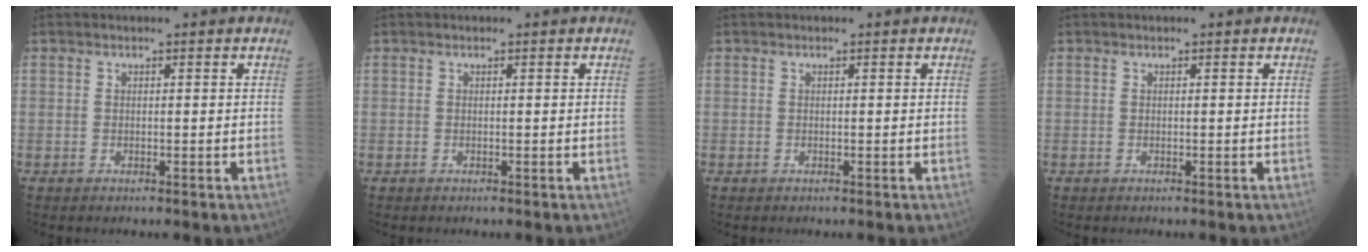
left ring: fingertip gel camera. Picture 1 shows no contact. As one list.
[{"total": 0.0}, {"total": 0.0}, {"total": 0.0}]